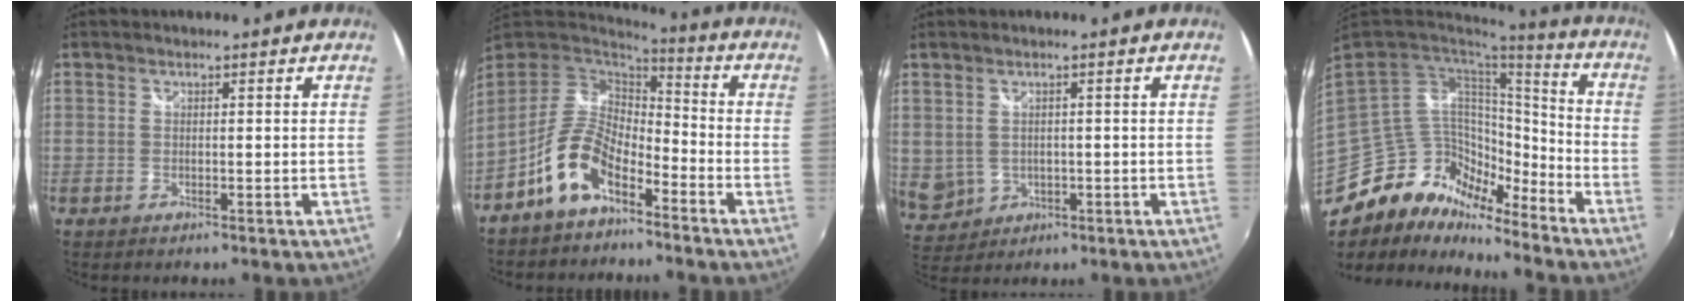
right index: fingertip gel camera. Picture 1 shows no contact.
{"total": 11.1, "force": [-6.7, 5.4, 7.0], "torque": [-0.144, 0.014, -0.129]}
{"total": 7.9, "force": [0.5, 6.9, 3.8], "torque": [-0.097, -0.002, 0.033]}
{"total": 17.8, "force": [-13.9, 9.2, 6.3], "torque": [-0.141, 0.003, -0.259]}